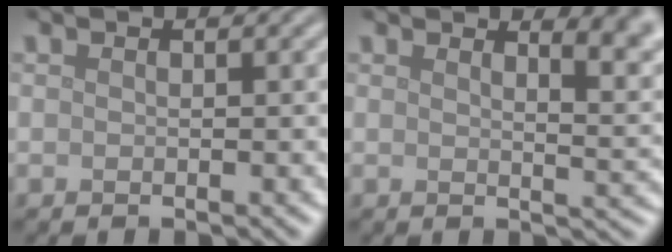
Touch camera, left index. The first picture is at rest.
{"total": 5.9, "force": [3.7, 2.2, 4.1], "torque": [-0.018, 0.017, 0.041]}